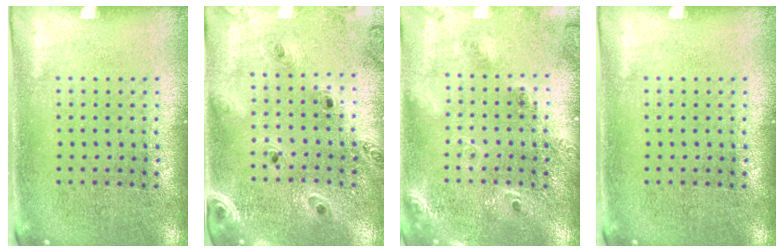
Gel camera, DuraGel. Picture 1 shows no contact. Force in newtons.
{"total": 1.4, "press": 1.4, "slide": 0.1}
{"total": 2.0, "press": 1.7, "slide": 1.0}
{"total": 0.0}